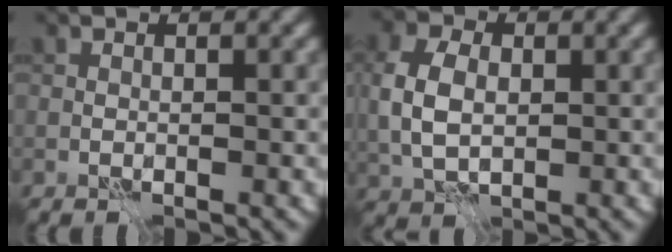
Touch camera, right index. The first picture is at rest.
{"total": 5.2, "force": [0.3, 3.7, 3.7], "torque": [-0.092, 0.004, 0.007]}